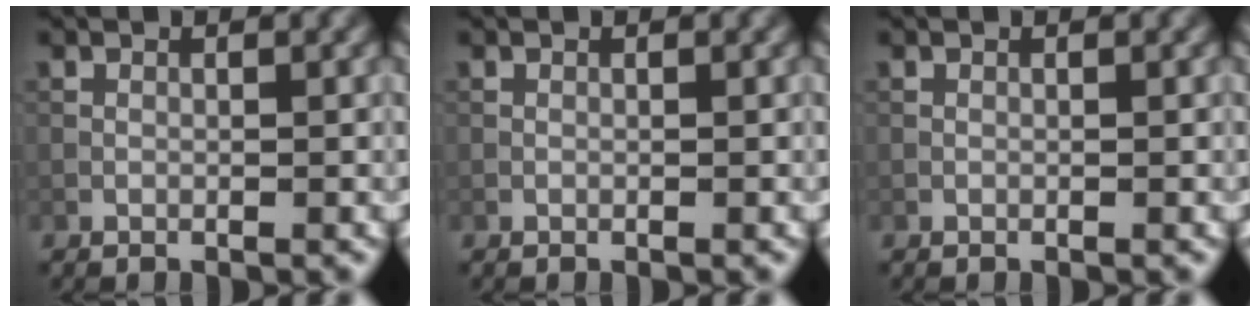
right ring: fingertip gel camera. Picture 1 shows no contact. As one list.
[{"total": 0.0}, {"total": 0.0}]